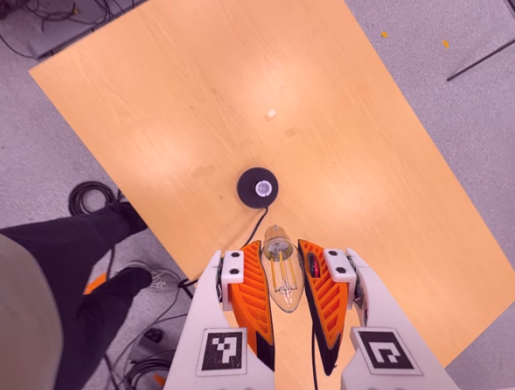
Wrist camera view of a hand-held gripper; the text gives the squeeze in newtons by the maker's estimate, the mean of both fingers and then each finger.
{"total": 21.3, "left": 24.2, "right": 18.3}